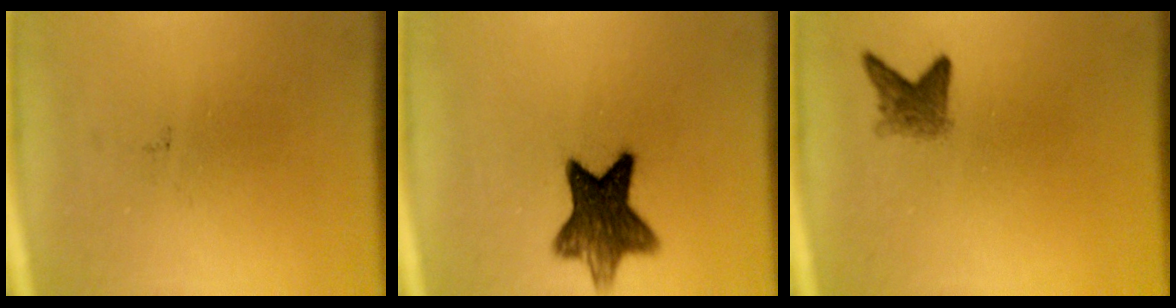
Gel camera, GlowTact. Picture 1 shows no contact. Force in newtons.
{"total": 10.2}
{"total": 2.6}